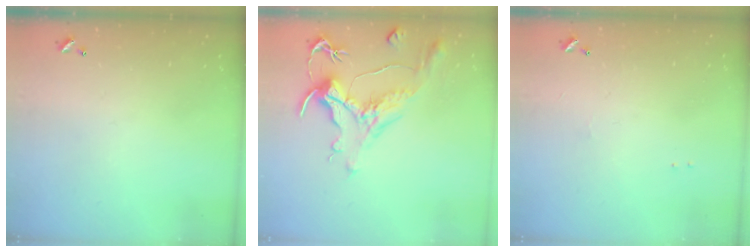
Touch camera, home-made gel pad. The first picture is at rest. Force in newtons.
{"total": 1.1, "press": 0.2, "slide": 1.1}
{"total": 0.9, "press": 0.8, "slide": 0.5}